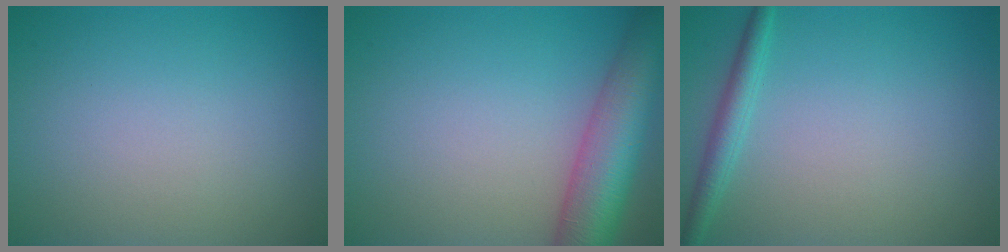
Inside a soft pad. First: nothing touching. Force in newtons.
{"total": 8.2, "press": 8.2, "slide": 0.3}
{"total": 2.0, "press": 2.0, "slide": 0.1}